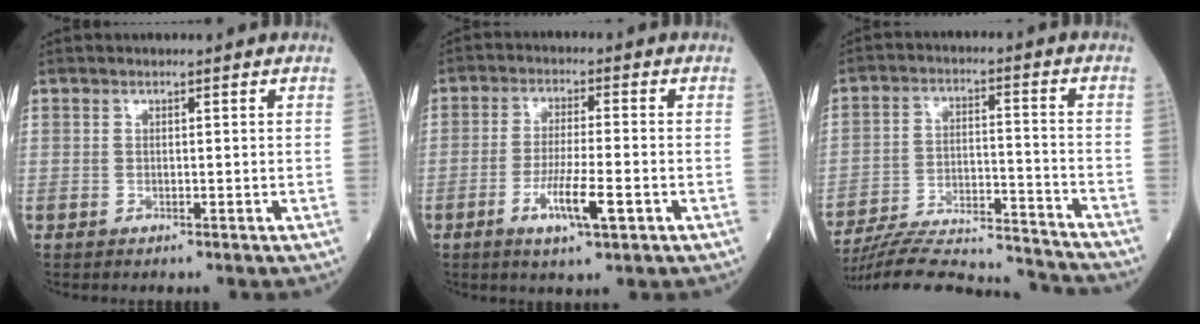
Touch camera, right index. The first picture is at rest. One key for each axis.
{"total": 7.3, "fx": -2.8, "fy": 0.8, "fz": 6.7, "tx": -0.125, "ty": -0.010, "tz": -0.048}
{"total": 18.6, "fx": -18.0, "fy": 1.6, "fz": 4.3, "tx": -0.091, "ty": 0.010, "tz": -0.272}